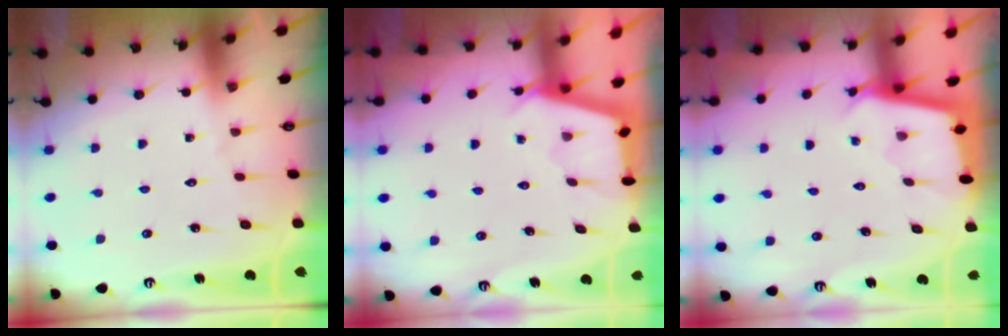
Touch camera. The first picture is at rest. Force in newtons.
{"total": 2.7, "press": 2.7, "slide": 0.3}
{"total": 2.4, "press": 2.4, "slide": 0.1}